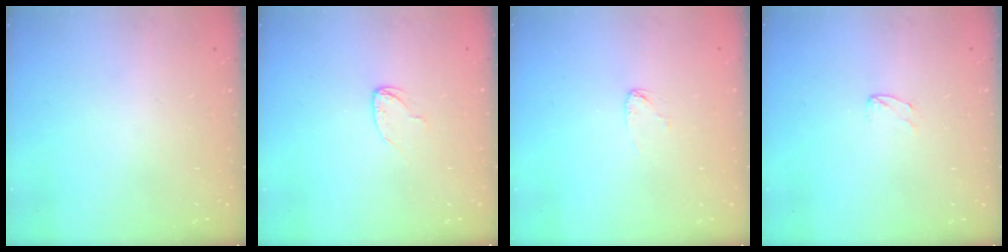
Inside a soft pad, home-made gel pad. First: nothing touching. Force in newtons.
{"total": 3.6, "press": 3.6, "slide": 0.2}
{"total": 3.0, "press": 3.0, "slide": 0.2}
{"total": 3.8, "press": 3.8, "slide": 0.4}